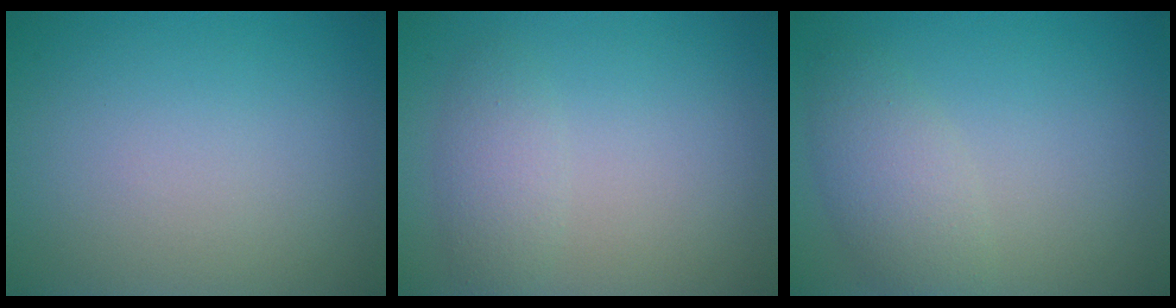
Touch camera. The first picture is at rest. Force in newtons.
{"total": 2.1, "press": 2.1, "slide": 0.2}
{"total": 3.1, "press": 3.1, "slide": 0.1}